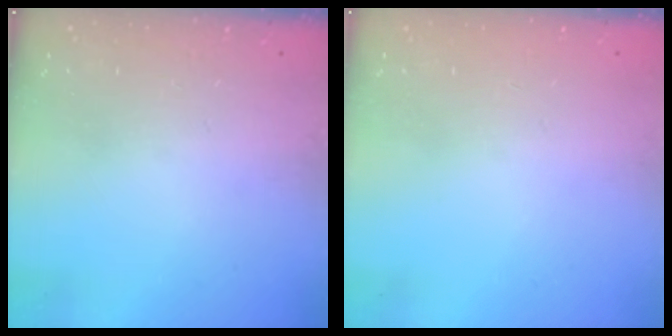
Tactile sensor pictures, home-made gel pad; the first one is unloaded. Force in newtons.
{"total": 16.5, "press": 2.7, "slide": 16.2}